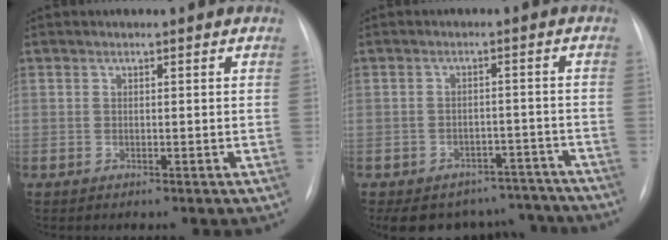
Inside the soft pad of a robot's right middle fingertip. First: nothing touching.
{"total": 12.9, "force": [-11.3, 6.0, 1.8], "torque": [-0.016, 0.025, -0.131]}